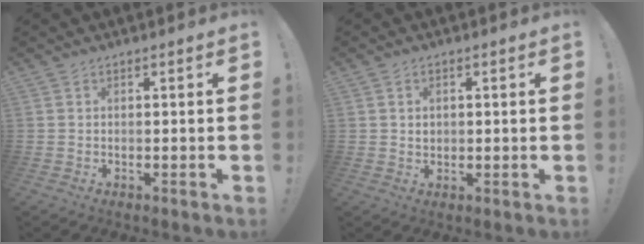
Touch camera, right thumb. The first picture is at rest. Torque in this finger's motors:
{"motor_torque": [-0.35, 0.03, -0.15, 0.36, 0.10]}